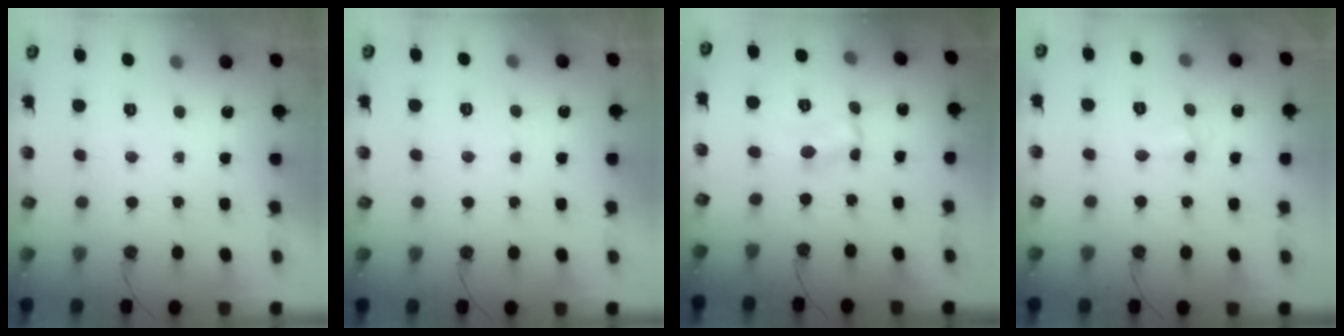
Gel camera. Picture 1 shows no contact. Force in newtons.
{"total": 2.1, "press": 2.1, "slide": 0.3}
{"total": 1.0, "press": 1.0, "slide": 0.2}
{"total": 2.5, "press": 2.4, "slide": 0.5}